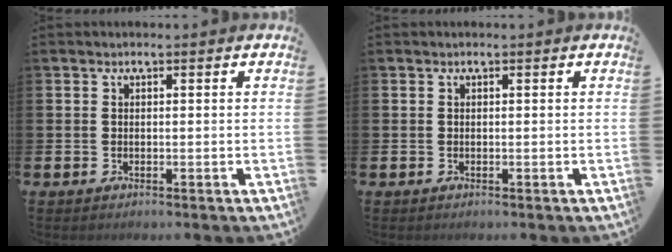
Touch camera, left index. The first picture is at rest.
{"total": 0.0}